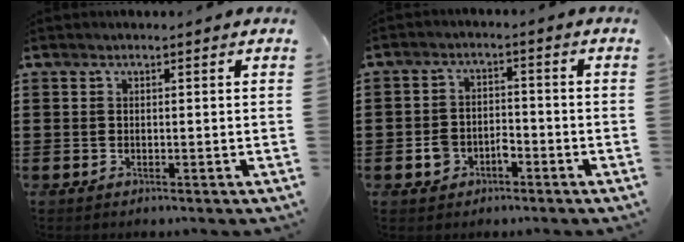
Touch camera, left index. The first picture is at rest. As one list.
[{"total": 3.4, "force": [-2.0, 2.3, 1.5], "torque": [-0.029, 0.005, -0.040]}]